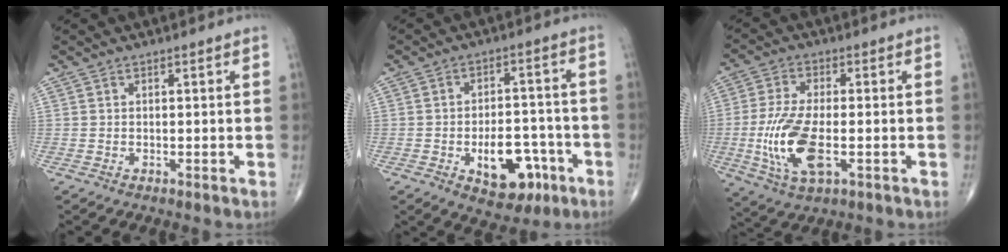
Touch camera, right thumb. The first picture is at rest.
{"total": 11.1, "force": [-4.5, 6.4, 7.8], "torque": [-0.080, 0.028, -0.055]}
{"total": 12.6, "force": [-2.6, 5.4, 11.1], "torque": [-0.240, -0.003, -0.044]}